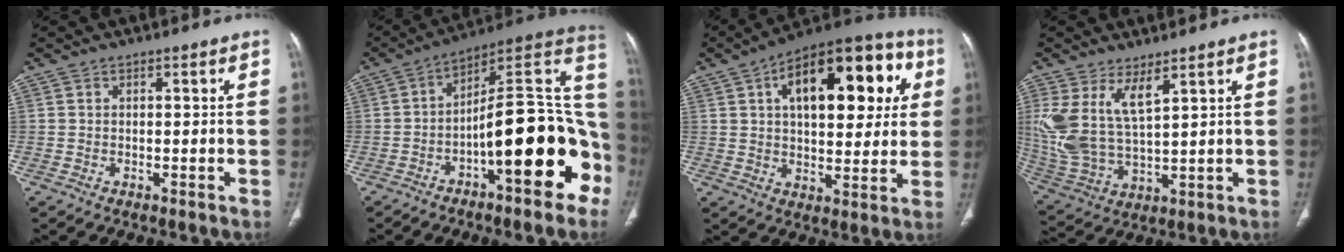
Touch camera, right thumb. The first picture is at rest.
{"total": 21.7, "force": [-7.3, 7.3, 19.1], "torque": [-0.213, 0.082, -0.103]}
{"total": 24.0, "force": [7.0, 11.9, 19.7], "torque": [-0.245, 0.021, 0.097]}
{"total": 12.2, "force": [5.8, 4.8, 9.5], "torque": [-0.214, -0.030, 0.134]}